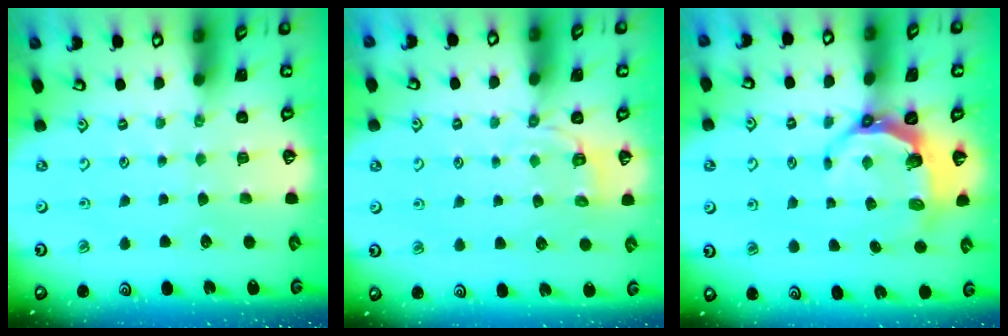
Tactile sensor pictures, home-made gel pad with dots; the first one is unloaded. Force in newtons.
{"total": 2.7, "press": 1.4, "slide": 2.3}
{"total": 5.7, "press": 4.2, "slide": 3.8}